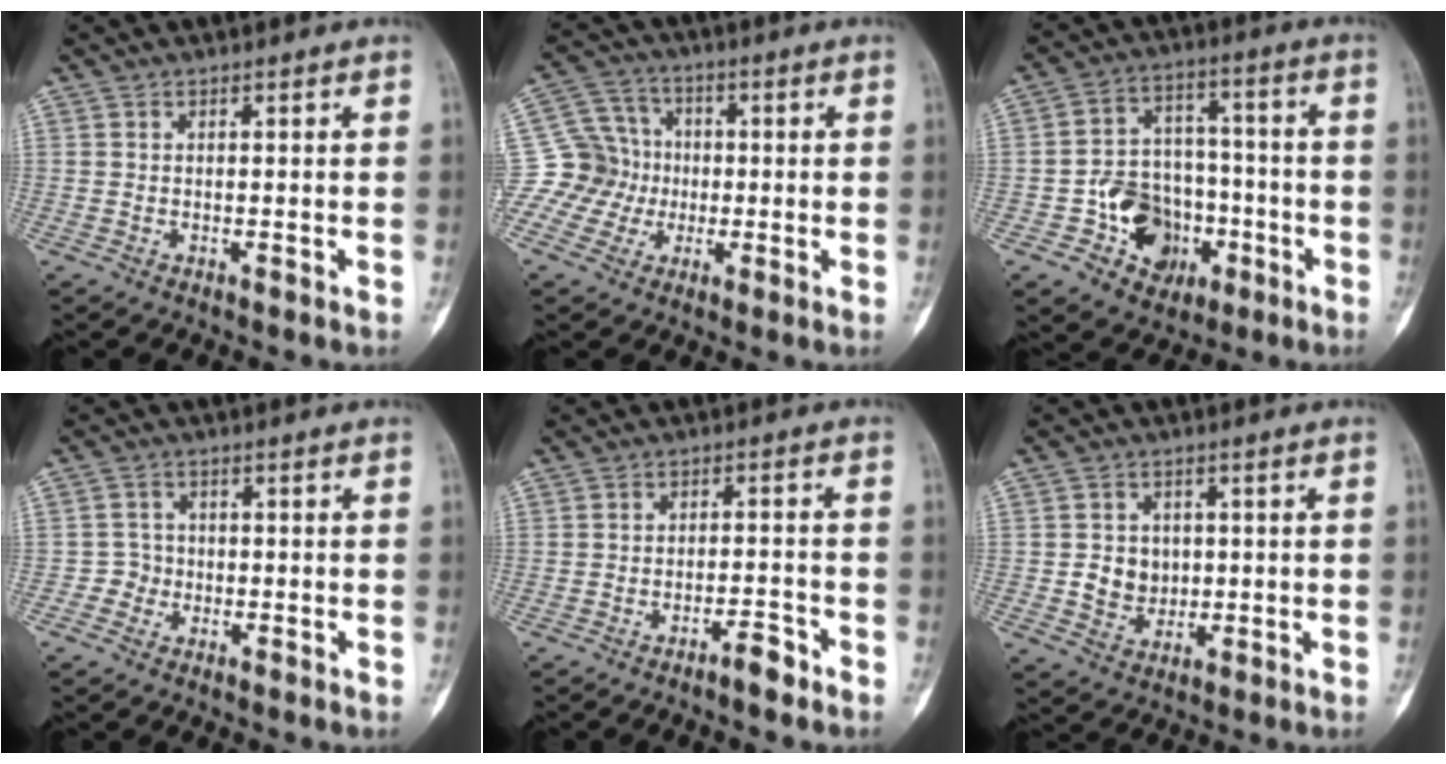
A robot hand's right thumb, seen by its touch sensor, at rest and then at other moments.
{"total": 11.1, "force": [-1.6, 10.6, 2.9], "torque": [-0.031, 0.029, -0.033]}
{"total": 13.2, "force": [-4.7, 10.6, 6.4], "torque": [-0.051, 0.045, -0.070]}
{"total": 2.5, "force": [-0.9, 2.3, 0.0], "torque": [0.015, 0.011, -0.025]}
{"total": 3.2, "force": [-2.5, 0.7, 1.9], "torque": [-0.032, 0.025, -0.040]}
{"total": 5.8, "force": [0.0, 5.2, 2.7], "torque": [-0.020, 0.002, 0.006]}